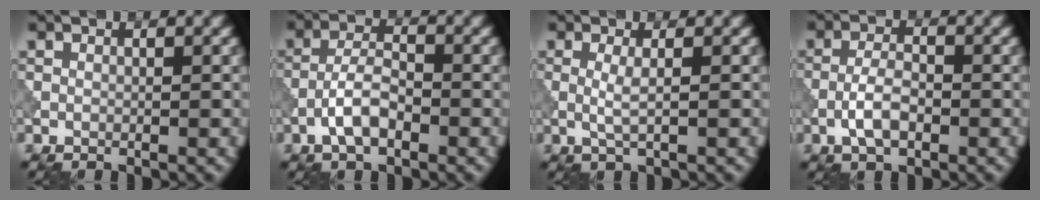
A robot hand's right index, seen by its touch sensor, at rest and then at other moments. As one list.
[{"total": 3.7, "force": [-1.7, 1.5, 2.9], "torque": [-0.055, 0.008, -0.040]}, {"total": 1.7, "force": [0.1, 0.3, 1.6], "torque": [-0.036, -0.001, 0.000]}, {"total": 3.2, "force": [-1.2, 1.4, 2.6], "torque": [-0.052, 0.004, -0.030]}]